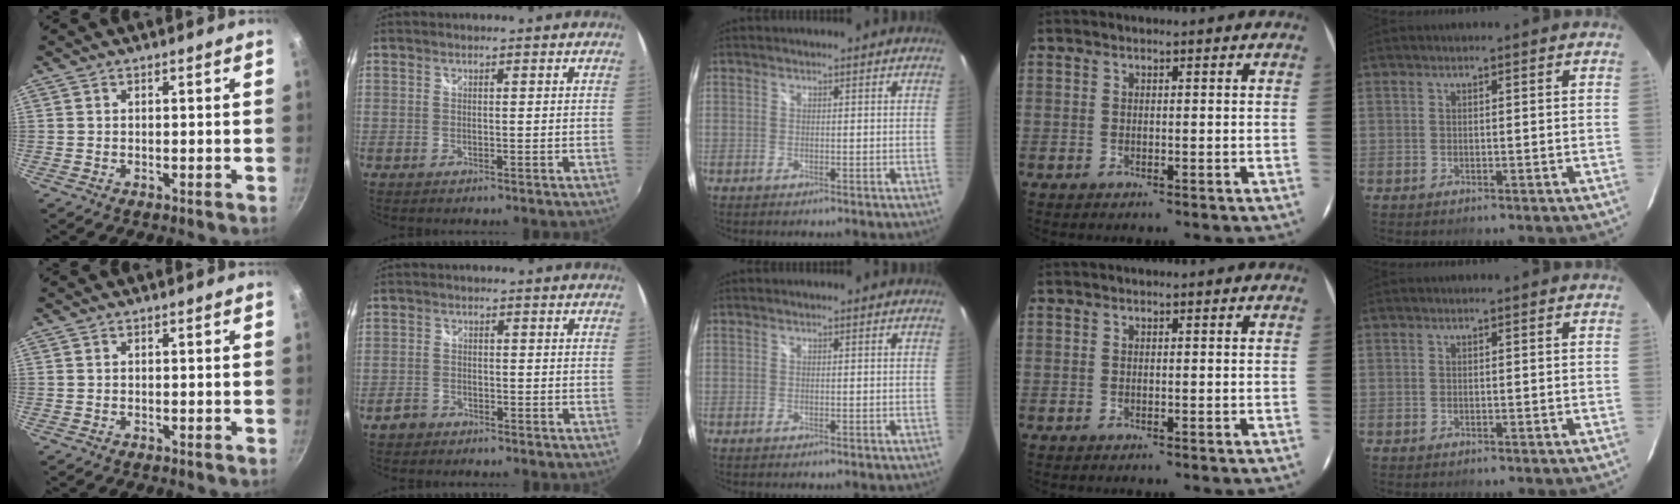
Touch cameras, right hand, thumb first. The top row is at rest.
{"index": {"total": 3.0, "force": [-2.1, 2.0, 0.6], "torque": [-0.022, 0.004, -0.038]}}